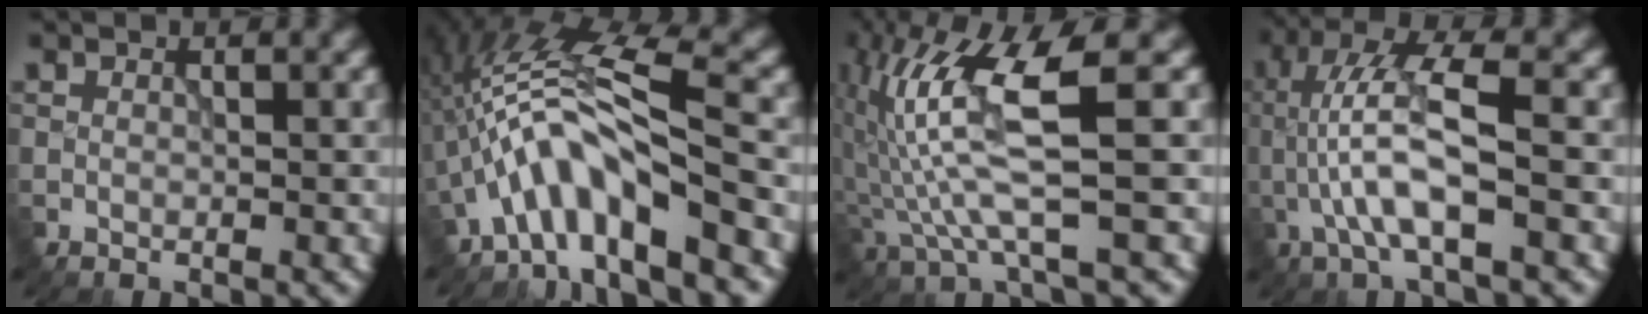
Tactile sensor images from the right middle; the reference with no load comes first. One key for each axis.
{"total": 7.2, "fx": -2.9, "fy": 1.7, "fz": 6.4, "tx": -0.113, "ty": 0.023, "tz": -0.061}
{"total": 7.1, "fx": 0.4, "fy": 1.1, "fz": 7.0, "tx": -0.159, "ty": 0.004, "tz": 0.015}
{"total": 7.0, "fx": -1.0, "fy": 2.0, "fz": 6.7, "tx": -0.139, "ty": 0.020, "tz": -0.024}